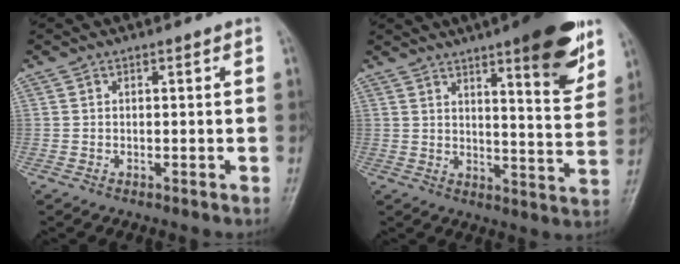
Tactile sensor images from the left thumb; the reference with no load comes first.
{"total": 14.7, "force": [8.7, 3.0, 11.5], "torque": [-0.131, -0.049, 0.121]}